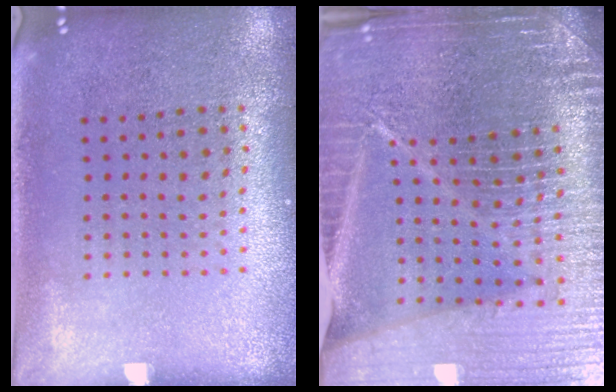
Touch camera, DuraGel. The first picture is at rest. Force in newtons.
{"total": 6.8, "press": 5.9, "slide": 3.5}